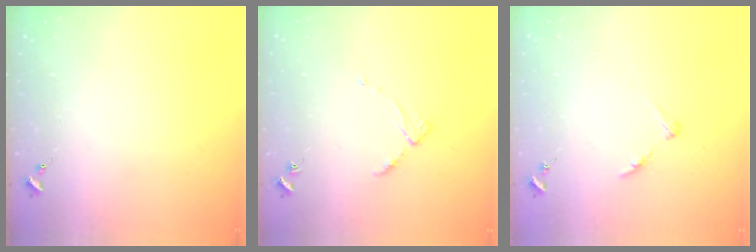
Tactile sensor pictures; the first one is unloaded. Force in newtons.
{"total": 3.8, "press": 3.8, "slide": 0.5}
{"total": 5.2, "press": 5.2, "slide": 0.6}